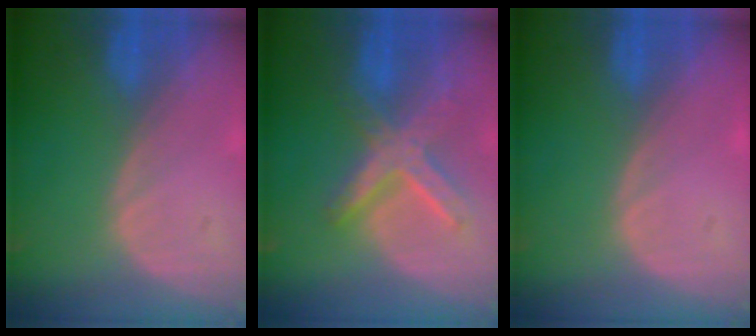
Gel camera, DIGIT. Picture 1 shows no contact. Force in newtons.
{"total": 8.1, "press": 7.0, "slide": 4.1}
{"total": 0.7, "press": 0.0, "slide": 0.7}